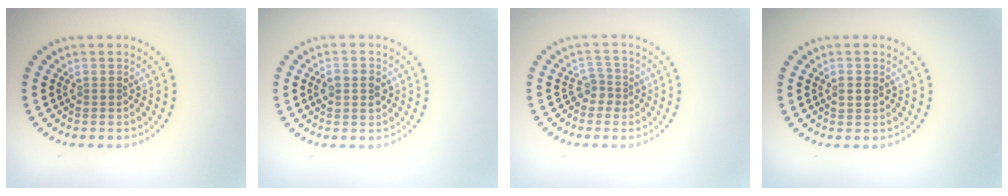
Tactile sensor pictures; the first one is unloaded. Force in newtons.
{"total": 2.8, "press": 2.8, "slide": 0.1}
{"total": 1.9, "press": 1.3, "slide": 1.3}
{"total": 0.9, "press": 0.9, "slide": 0.0}